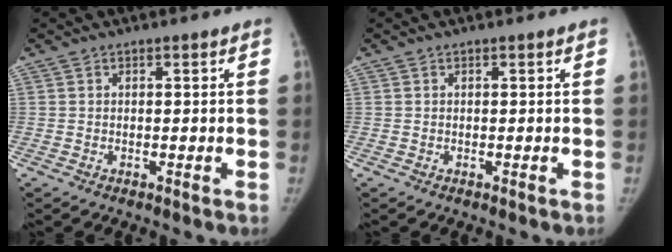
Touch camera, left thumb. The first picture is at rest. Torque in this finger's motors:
{"motor_torque": [0.01, 0.01, 0.05, -0.05, 0.00]}